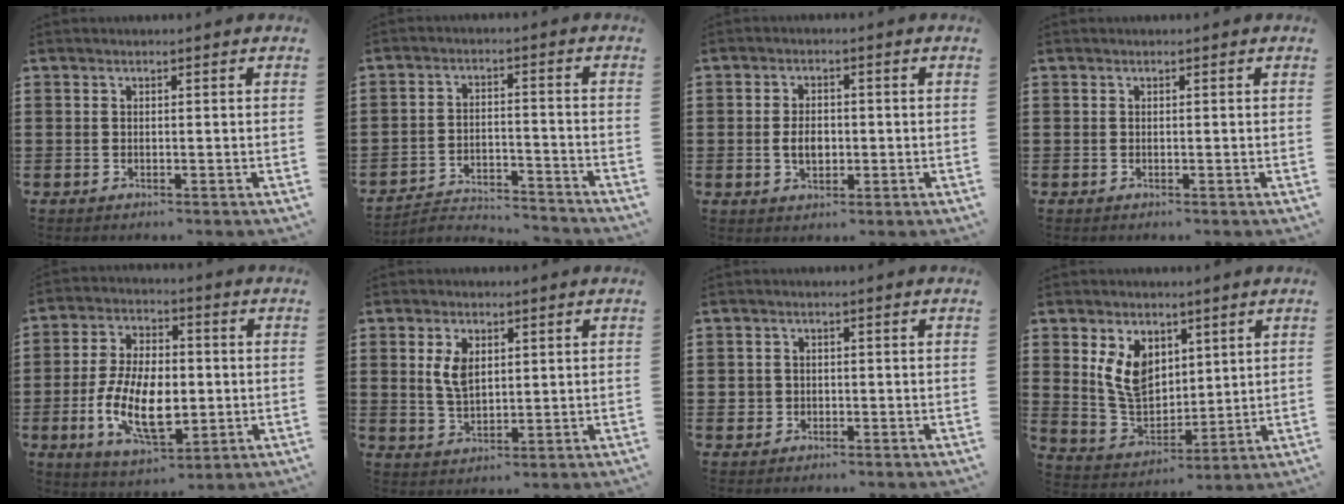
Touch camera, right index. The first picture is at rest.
{"total": 3.6, "force": [-3.5, 0.7, 0.8], "torque": [-0.018, 0.007, -0.074]}
{"total": 3.6, "force": [-0.4, 2.2, 2.8], "torque": [-0.047, 0.004, -0.010]}
{"total": 0.0}
{"total": 11.7, "force": [-2.1, 6.2, 9.7], "torque": [-0.210, -0.006, -0.042]}
{"total": 4.9, "force": [1.5, 2.8, 3.8], "torque": [-0.083, 0.008, 0.026]}
{"total": 1.7, "force": [-0.4, 1.6, 0.3], "torque": [-0.011, 0.004, -0.012]}
{"total": 8.6, "force": [3.4, 6.0, 5.1], "torque": [-0.132, 0.006, 0.065]}